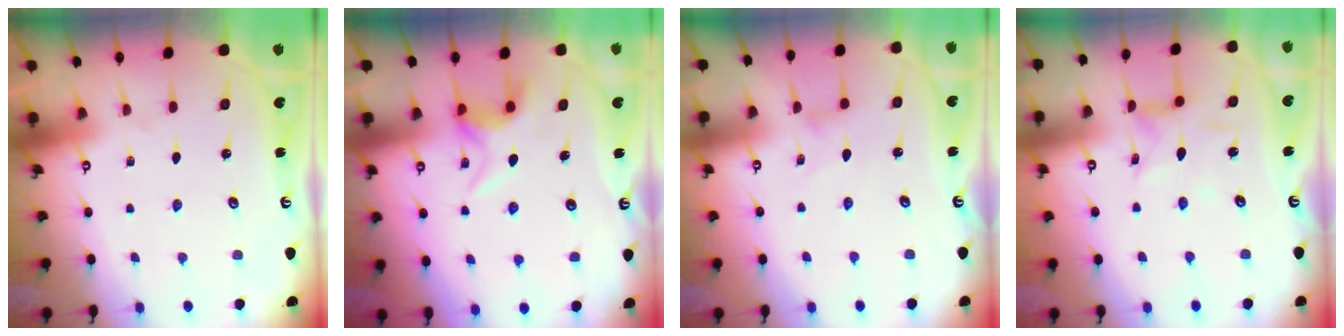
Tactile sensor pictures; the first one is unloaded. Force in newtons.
{"total": 6.5, "press": 6.5, "slide": 0.2}
{"total": 0.8, "press": 0.7, "slide": 0.3}
{"total": 4.8, "press": 4.8, "slide": 0.4}